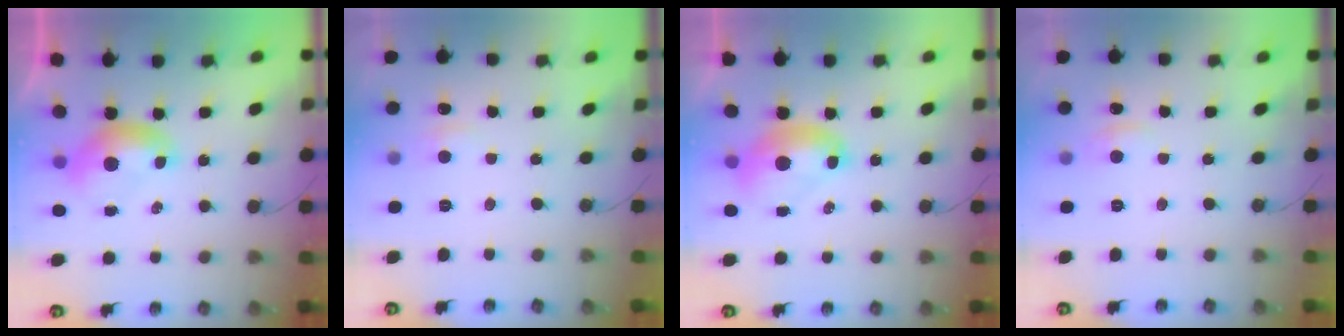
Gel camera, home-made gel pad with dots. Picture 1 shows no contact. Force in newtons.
{"total": 2.7, "press": 2.7, "slide": 0.5}
{"total": 3.2, "press": 3.2, "slide": 0.2}
{"total": 0.9, "press": 0.5, "slide": 0.7}